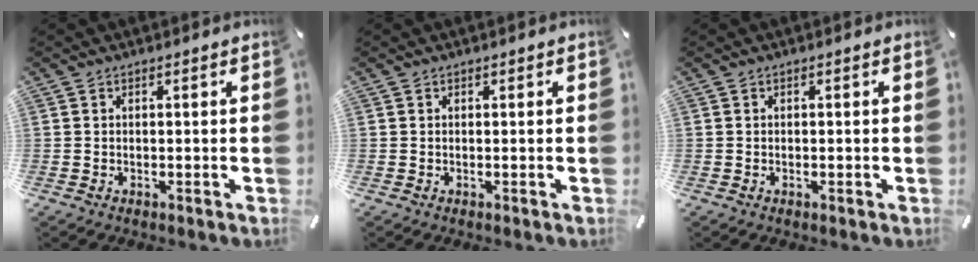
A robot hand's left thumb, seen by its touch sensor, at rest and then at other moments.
{"total": 0.0}
{"total": 0.6, "force": [-0.2, 0.1, 0.5], "torque": [-0.009, -0.002, -0.003]}